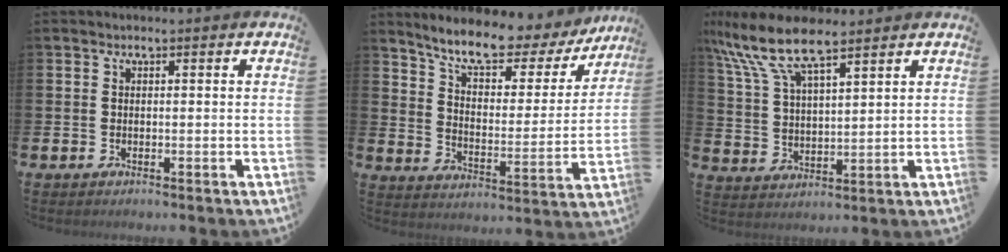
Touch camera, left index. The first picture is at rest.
{"total": 9.2, "force": [8.0, 2.1, 4.0], "torque": [-0.104, -0.052, 0.134]}
{"total": 10.1, "force": [7.8, 2.9, 5.6], "torque": [-0.137, -0.021, 0.140]}